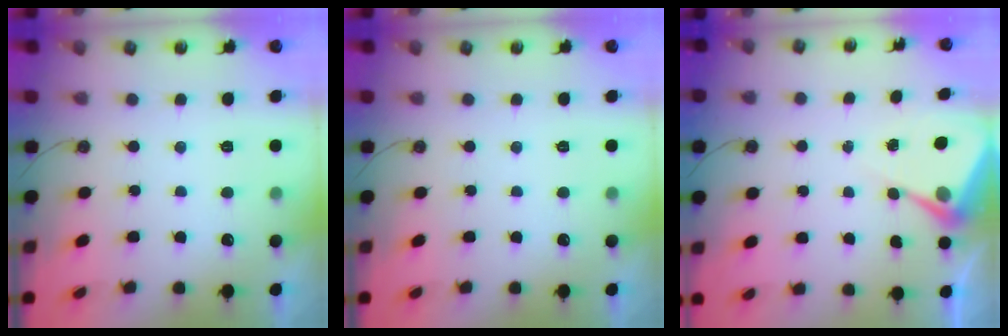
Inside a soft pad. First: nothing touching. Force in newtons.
{"total": 0.0}
{"total": 6.7, "press": 6.7, "slide": 0.5}